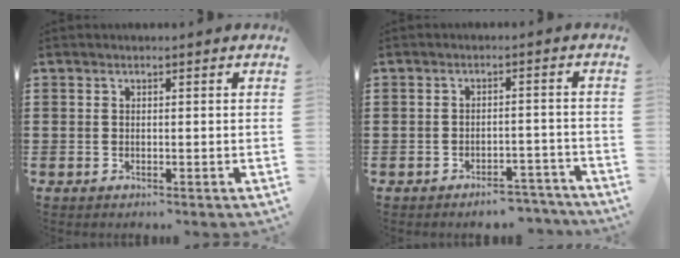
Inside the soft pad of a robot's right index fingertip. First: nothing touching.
{"total": 3.7, "force": [-3.7, 0.5, 0.3], "torque": [-0.008, 0.005, -0.075]}